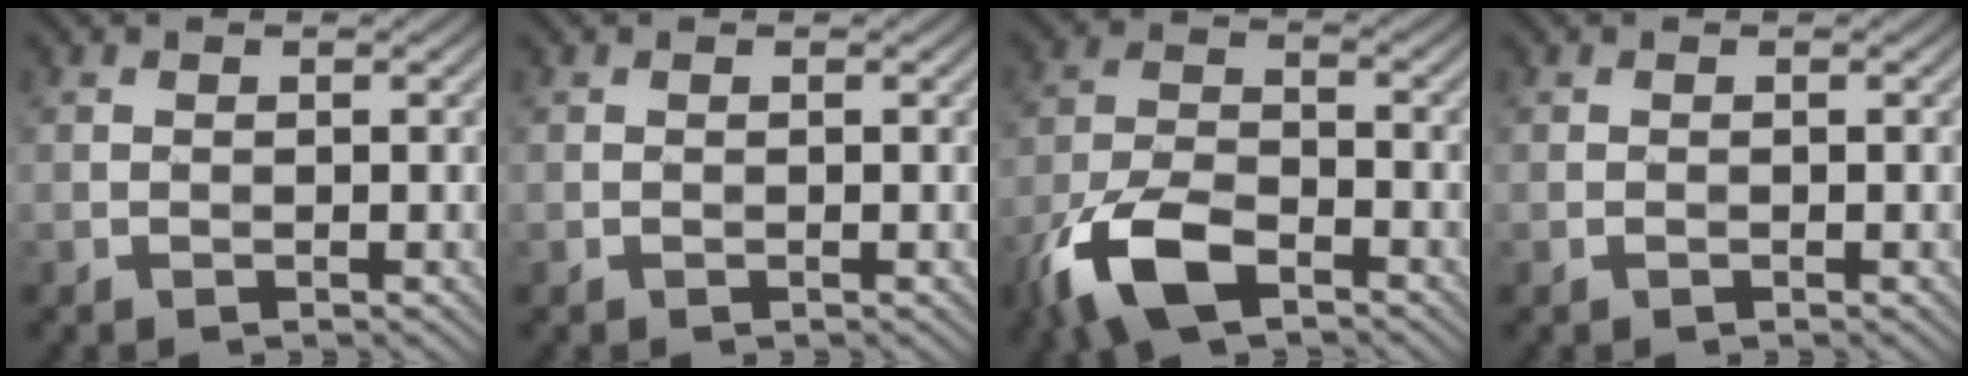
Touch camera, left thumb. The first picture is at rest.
{"total": 0.0}
{"total": 9.8, "force": [-6.0, 4.2, 6.6], "torque": [-0.145, -0.007, -0.129]}
{"total": 0.0}